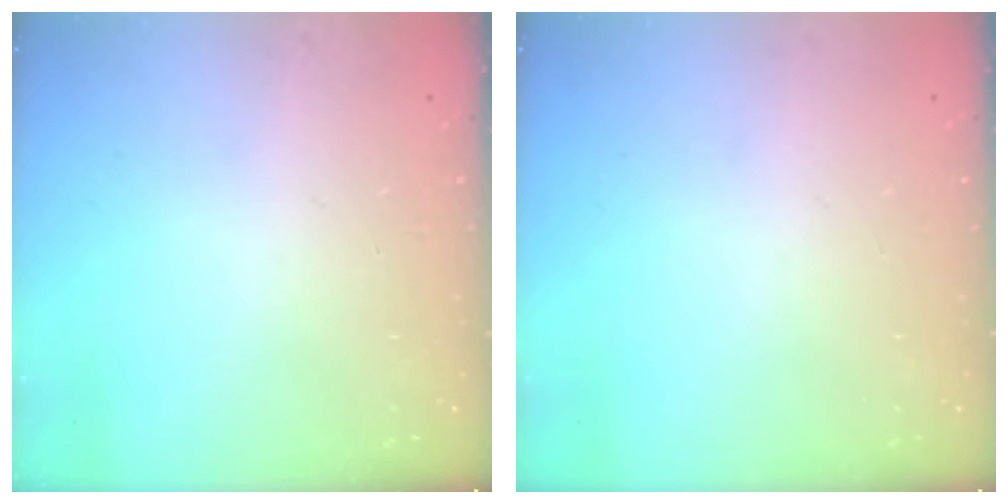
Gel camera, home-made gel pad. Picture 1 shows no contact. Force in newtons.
{"total": 0.0}